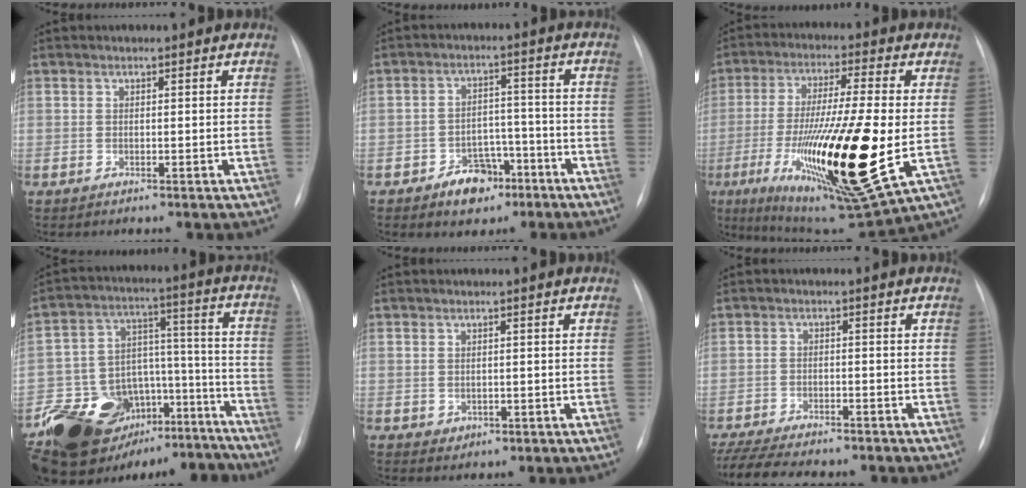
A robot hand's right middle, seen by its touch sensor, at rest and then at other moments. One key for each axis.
{"total": 6.5, "fx": -4.0, "fy": 4.1, "fz": 3.0, "tx": -0.042, "ty": 0.020, "tz": -0.058}
{"total": 24.2, "fx": -5.0, "fy": 3.1, "fz": 23.5, "tx": -0.419, "ty": -0.048, "tz": -0.071}
{"total": 26.2, "fx": -20.1, "fy": 13.4, "fz": 10.3, "tx": -0.177, "ty": 0.063, "tz": -0.291}
{"total": 1.3, "fx": -0.2, "fy": 1.2, "fz": 0.5, "tx": -0.007, "ty": 0.001, "tz": 0.004}
{"total": 14.5, "fx": -12.4, "fy": 3.7, "fz": 6.7, "tx": -0.136, "ty": -0.015, "tz": -0.175}